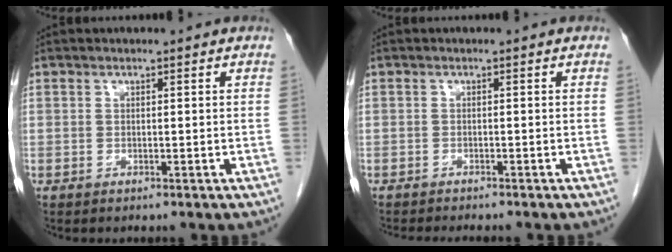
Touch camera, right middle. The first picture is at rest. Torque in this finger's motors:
{"motor_torque": [0.45, -0.36, 0.11, 0.01]}